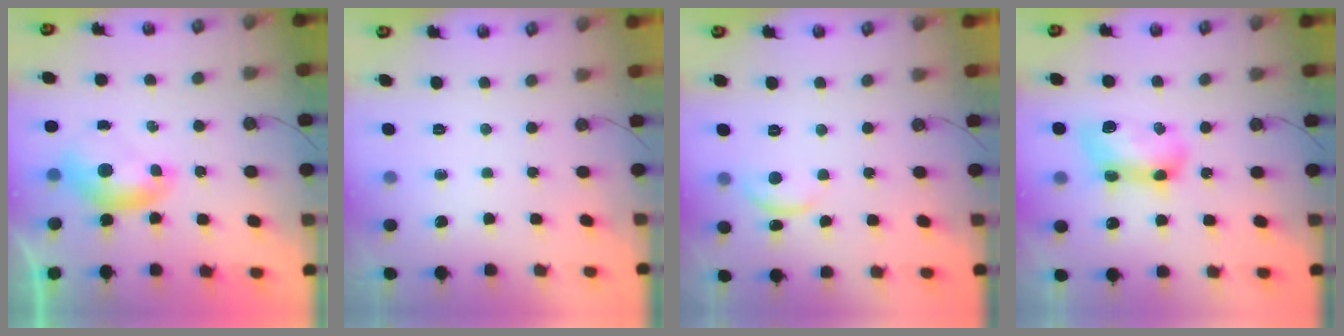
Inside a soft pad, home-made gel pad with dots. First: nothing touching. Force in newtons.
{"total": 0.0}
{"total": 1.2, "press": 1.2, "slide": 0.3}
{"total": 11.2, "press": 11.2, "slide": 0.5}